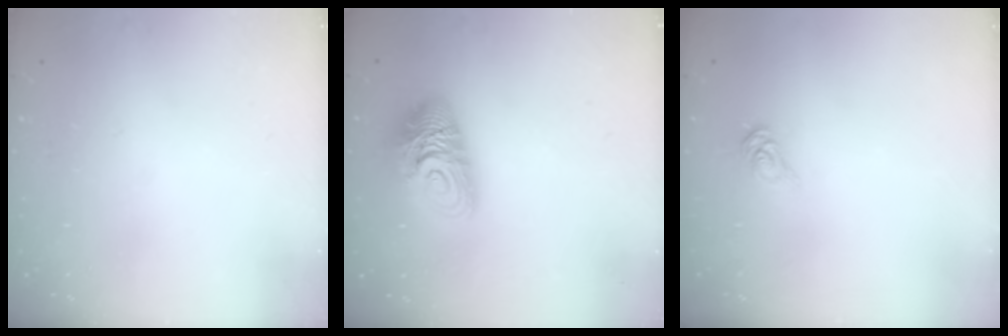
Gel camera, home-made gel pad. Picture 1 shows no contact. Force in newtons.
{"total": 12.0, "press": 11.9, "slide": 1.1}
{"total": 6.0, "press": 6.0, "slide": 0.4}